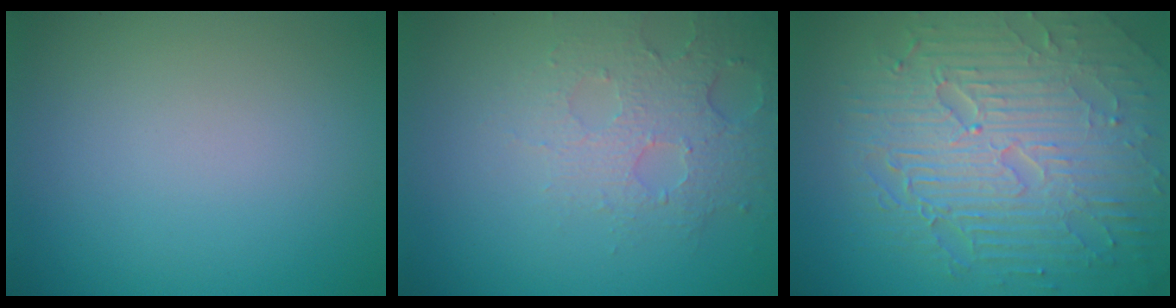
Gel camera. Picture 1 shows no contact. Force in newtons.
{"total": 3.6, "press": 3.2, "slide": 1.8}
{"total": 10.2, "press": 6.6, "slide": 7.7}